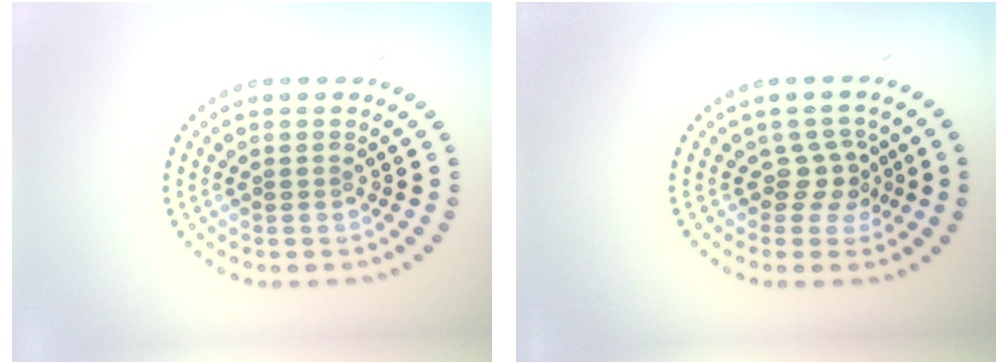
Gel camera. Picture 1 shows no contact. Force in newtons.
{"total": 2.1, "press": 1.4, "slide": 1.5}